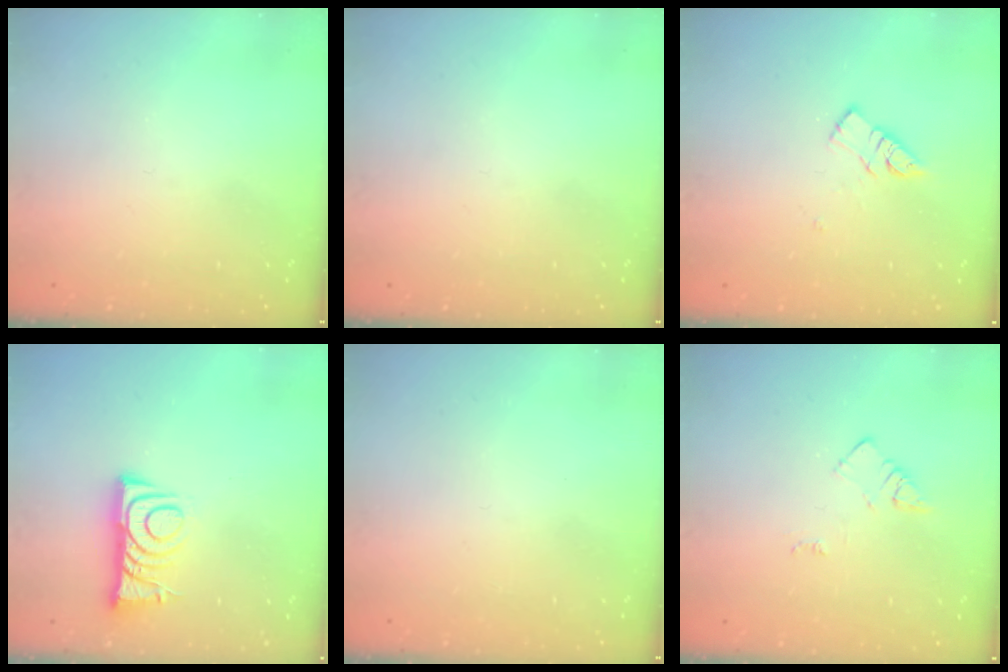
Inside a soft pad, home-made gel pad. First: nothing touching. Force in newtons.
{"total": 0.0}
{"total": 9.1, "press": 9.1, "slide": 0.4}
{"total": 7.6, "press": 7.6, "slide": 0.7}
{"total": 1.8, "press": 1.7, "slide": 0.1}
{"total": 3.1, "press": 3.1, "slide": 0.4}